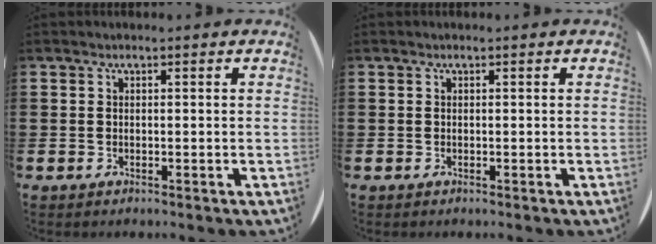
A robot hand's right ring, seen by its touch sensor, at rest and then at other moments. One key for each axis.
{"total": 0.0}